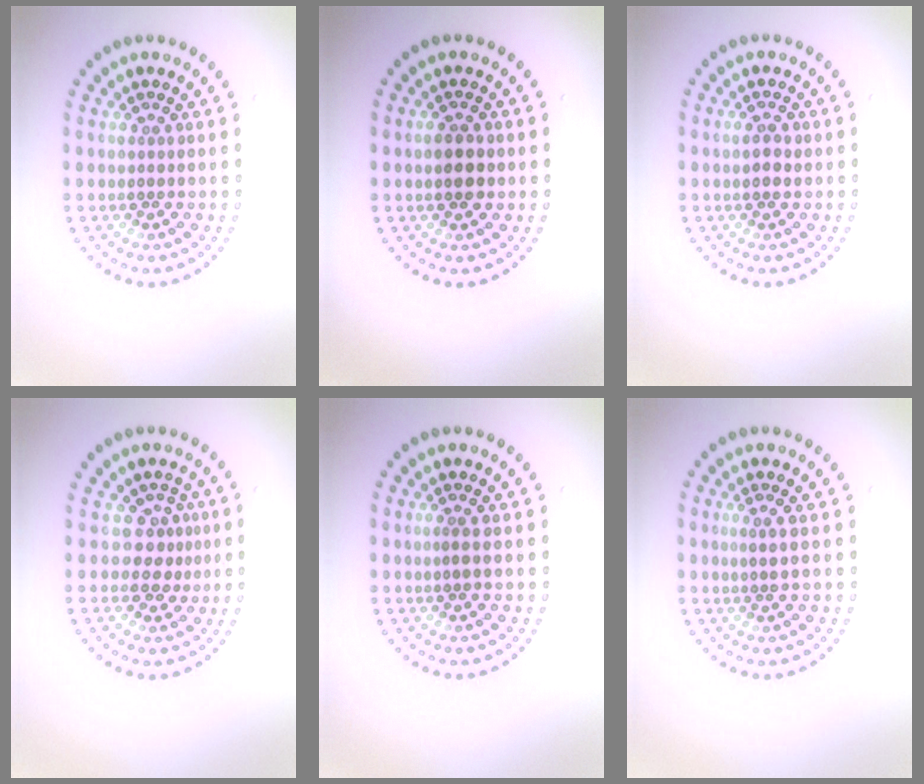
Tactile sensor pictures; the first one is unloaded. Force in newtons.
{"total": 2.3, "press": 2.3, "slide": 0.0}
{"total": 1.4, "press": 1.3, "slide": 0.2}
{"total": 2.1, "press": 1.4, "slide": 1.6}
{"total": 0.6, "press": 0.3, "slide": 0.5}
{"total": 0.8, "press": 0.5, "slide": 0.6}